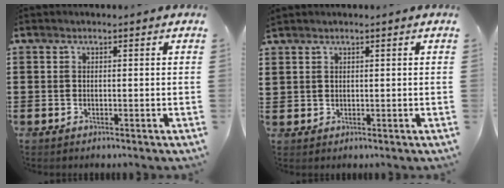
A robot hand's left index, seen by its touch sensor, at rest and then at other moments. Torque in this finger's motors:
{"motor_torque": [0.43, -0.27, 0.57, 0.17]}